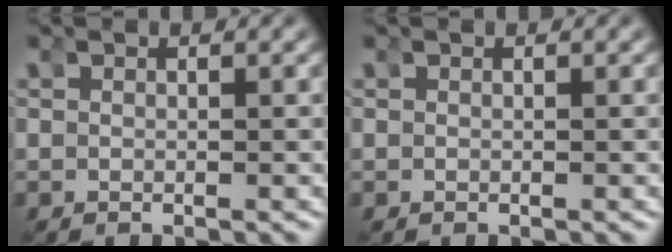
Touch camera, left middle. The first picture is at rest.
{"total": 0.0}